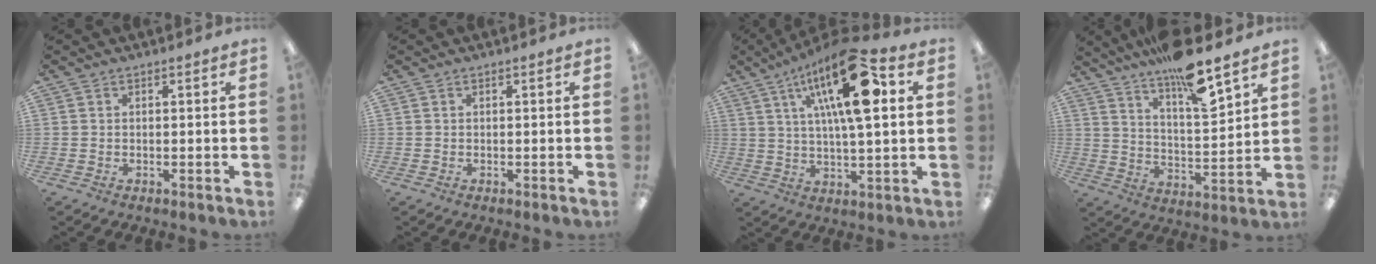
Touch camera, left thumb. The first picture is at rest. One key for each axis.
{"total": 0.0}
{"total": 20.9, "fx": 8.3, "fy": 7.1, "fz": 17.8, "tx": -0.301, "ty": -0.023, "tz": 0.124}
{"total": 13.7, "fx": 11.3, "fy": 2.0, "fz": 7.4, "tx": -0.122, "ty": -0.076, "tz": 0.192}